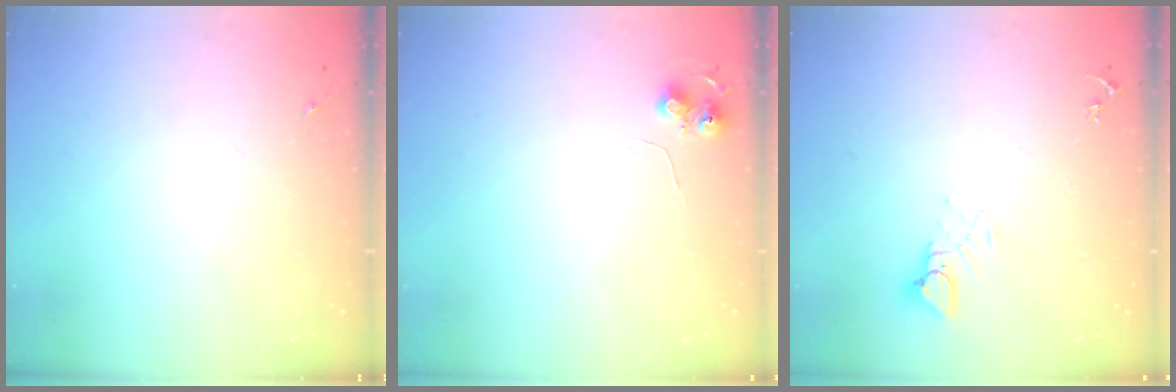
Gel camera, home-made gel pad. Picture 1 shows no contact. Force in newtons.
{"total": 5.6, "press": 5.6, "slide": 0.8}
{"total": 5.5, "press": 5.5, "slide": 0.4}